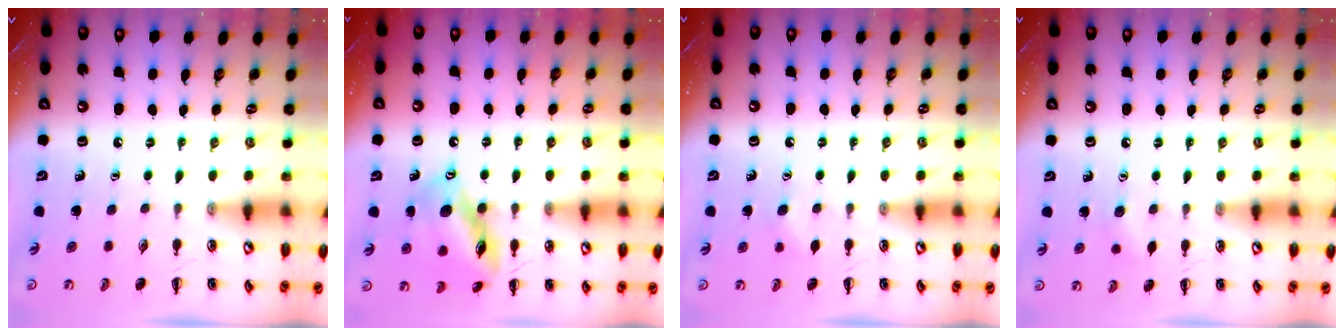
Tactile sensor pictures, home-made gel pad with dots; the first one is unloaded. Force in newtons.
{"total": 15.7, "press": 15.7, "slide": 1.0}
{"total": 5.4, "press": 5.2, "slide": 1.4}
{"total": 5.5, "press": 5.3, "slide": 1.2}